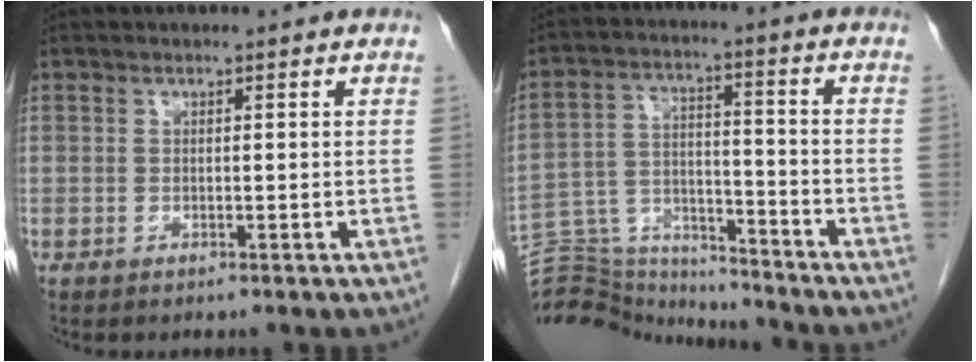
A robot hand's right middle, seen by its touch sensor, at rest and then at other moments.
{"total": 15.2, "force": [-14.9, 2.2, 2.0], "torque": [-0.044, 0.035, -0.241]}